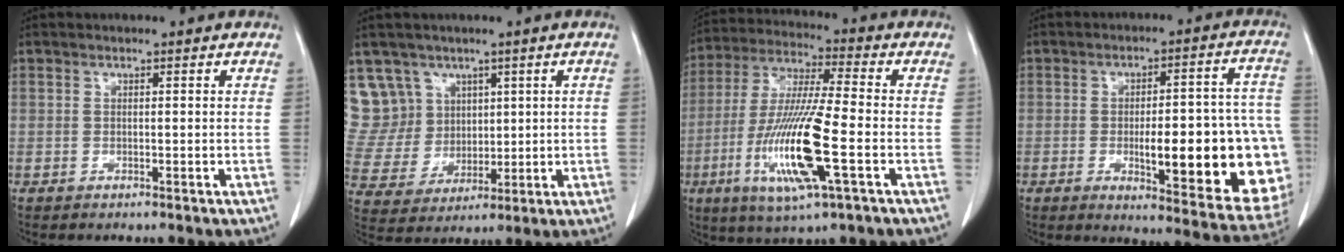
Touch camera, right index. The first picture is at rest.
{"total": 10.0, "force": [5.8, 8.1, 0.6], "torque": [-0.024, 0.038, 0.131]}
{"total": 16.0, "force": [-4.7, 1.0, 15.3], "torque": [-0.316, -0.020, -0.088]}
{"total": 21.9, "force": [-4.3, 4.9, 20.9], "torque": [-0.185, 0.020, -0.033]}